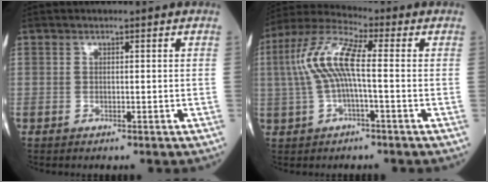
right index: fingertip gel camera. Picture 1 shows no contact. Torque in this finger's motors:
{"motor_torque": [0.98, -0.03, 0.58, 0.21]}